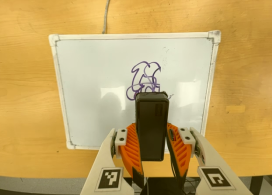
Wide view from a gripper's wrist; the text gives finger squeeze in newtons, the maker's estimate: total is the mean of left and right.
{"total": 7.1, "left": 5.5, "right": 8.7}